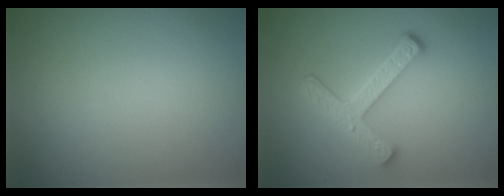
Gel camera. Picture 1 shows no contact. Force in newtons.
{"total": 4.5, "press": 3.4, "slide": 2.9}